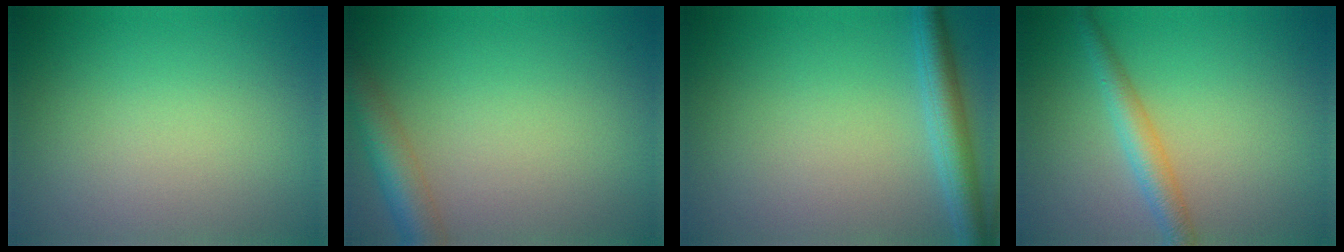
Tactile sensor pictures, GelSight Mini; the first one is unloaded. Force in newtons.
{"total": 4.0, "press": 4.0, "slide": 0.3}
{"total": 3.4, "press": 3.4, "slide": 0.3}
{"total": 2.8, "press": 2.8, "slide": 0.0}